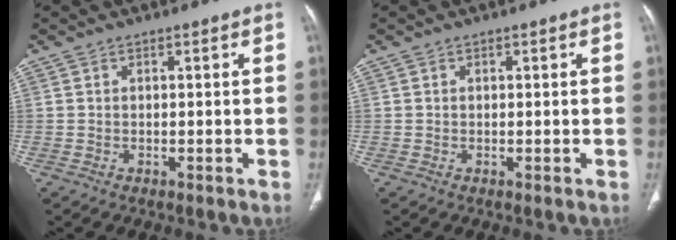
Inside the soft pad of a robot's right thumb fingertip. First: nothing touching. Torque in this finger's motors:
{"motor_torque": [-0.22, -0.06, -0.24, 0.12, -0.02]}